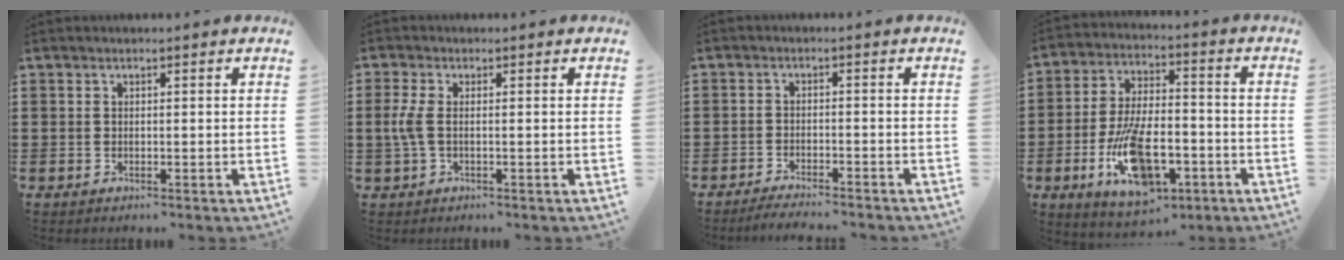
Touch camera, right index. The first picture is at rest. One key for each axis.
{"total": 3.2, "fx": -0.2, "fy": 1.1, "fz": 3.0, "tx": -0.078, "ty": -0.006, "tz": -0.010}
{"total": 2.5, "fx": -2.5, "fy": -0.1, "fz": 0.1, "tx": -0.006, "ty": 0.002, "tz": -0.053}
{"total": 13.3, "fx": -5.3, "fy": 5.9, "fz": 10.7, "tx": -0.225, "ty": 0.005, "tz": -0.095}